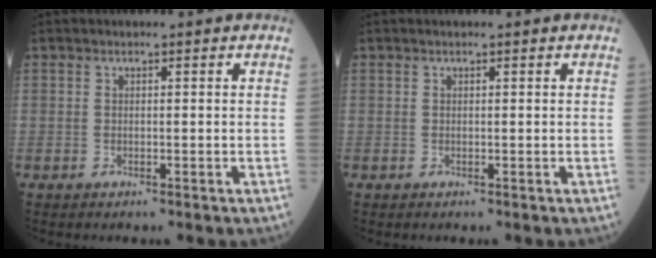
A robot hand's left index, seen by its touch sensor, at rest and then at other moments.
{"total": 0.8, "force": [0.7, -0.1, 0.4], "torque": [-0.008, 0.008, 0.013]}